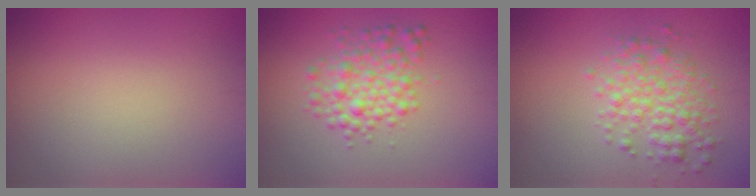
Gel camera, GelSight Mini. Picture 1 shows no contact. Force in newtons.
{"total": 3.6, "press": 3.6, "slide": 0.1}
{"total": 3.5, "press": 3.5, "slide": 0.1}